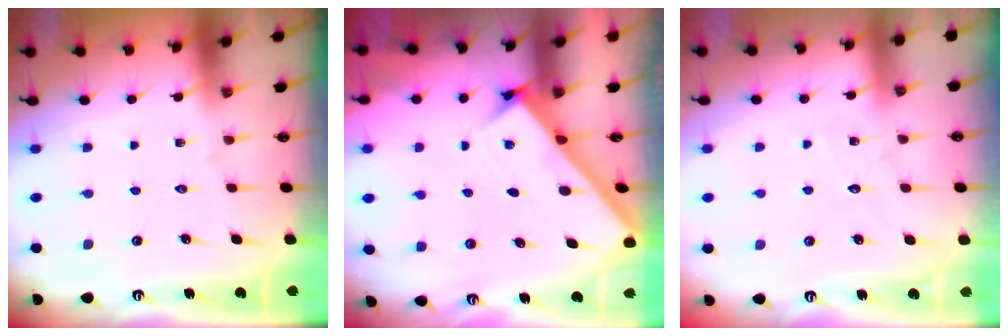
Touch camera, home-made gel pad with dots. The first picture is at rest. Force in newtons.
{"total": 2.8, "press": 2.8, "slide": 0.4}
{"total": 3.1, "press": 3.0, "slide": 0.3}